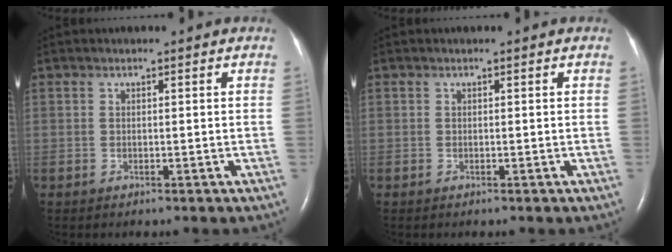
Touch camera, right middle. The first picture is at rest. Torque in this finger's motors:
{"motor_torque": [0.00, 0.00, -0.05, -0.03]}